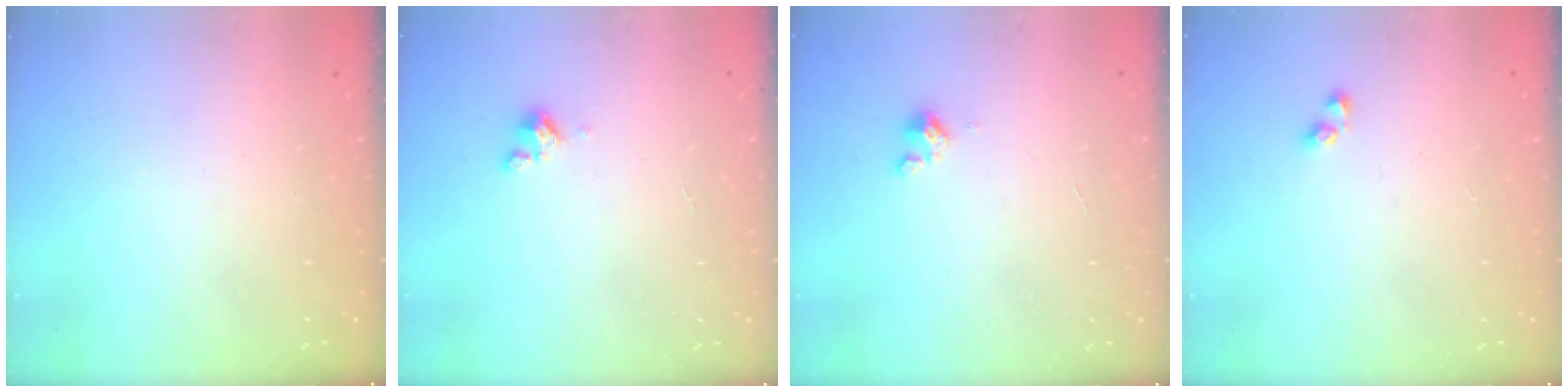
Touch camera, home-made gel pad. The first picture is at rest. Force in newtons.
{"total": 1.8, "press": 1.7, "slide": 0.4}
{"total": 0.9, "press": 0.9, "slide": 0.2}
{"total": 2.9, "press": 2.9, "slide": 0.3}